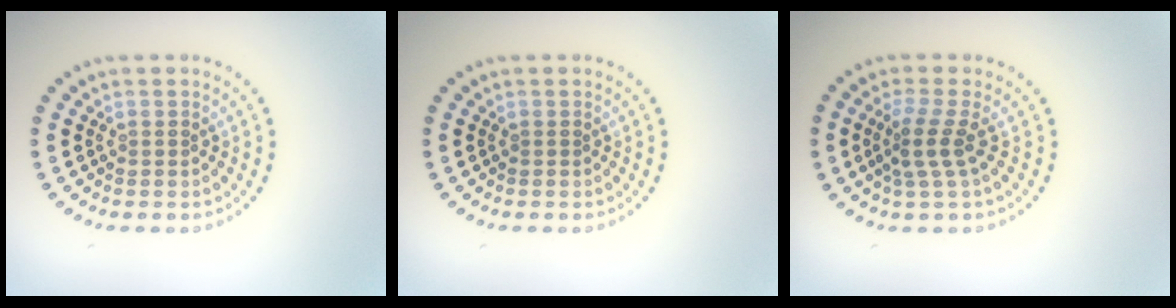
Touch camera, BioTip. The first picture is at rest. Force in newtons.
{"total": 0.0}
{"total": 2.7, "press": 1.9, "slide": 1.9}